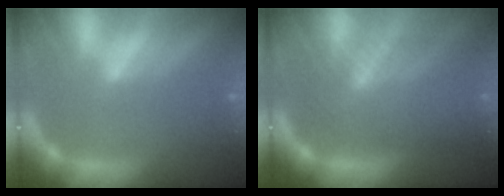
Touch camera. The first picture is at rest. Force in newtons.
{"total": 8.0}